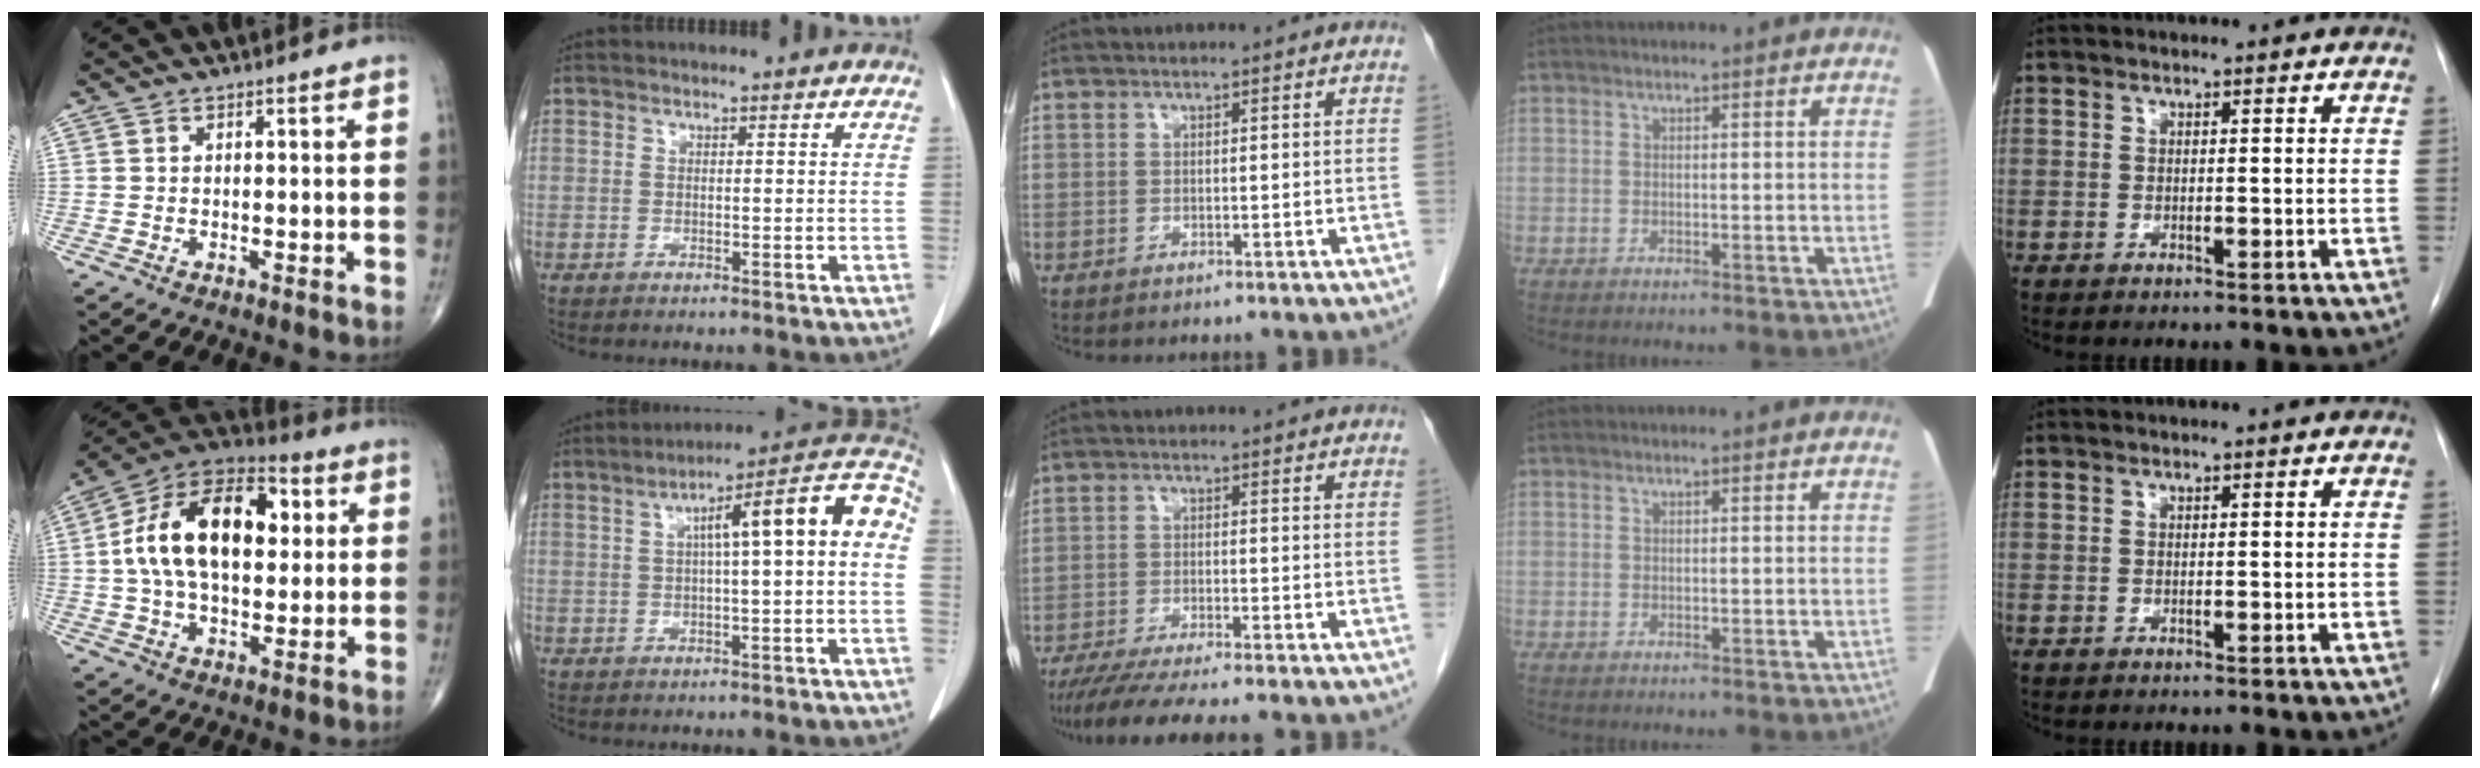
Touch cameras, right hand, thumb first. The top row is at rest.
{"thumb": {"total": 21.7, "force": [3.5, 12.6, 17.3], "torque": [-0.271, 0.019, 0.049]}, "index": {"total": 12.5, "force": [1.7, 1.5, 12.3], "torque": [-0.172, 0.044, 0.017]}, "middle": {"total": 10.8, "force": [-9.2, -0.3, 5.7], "torque": [-0.072, -0.027, -0.142]}}